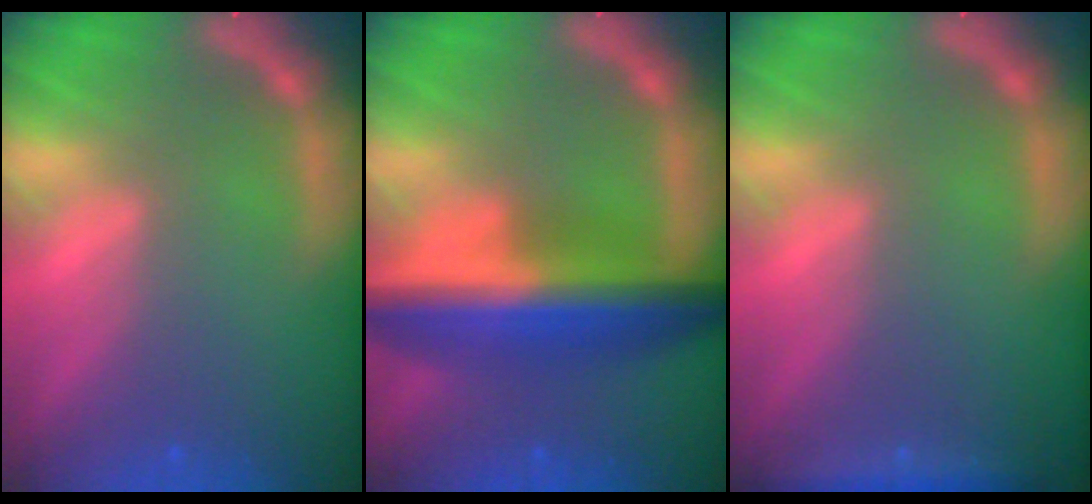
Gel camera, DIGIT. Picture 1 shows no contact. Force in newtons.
{"total": 10.1}
{"total": 2.4}